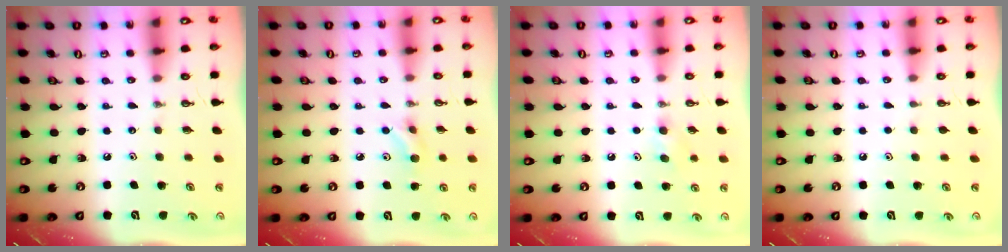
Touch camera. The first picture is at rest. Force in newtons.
{"total": 5.4, "press": 5.3, "slide": 0.9}
{"total": 5.2, "press": 4.5, "slide": 2.5}
{"total": 0.5, "press": 0.0, "slide": 0.5}